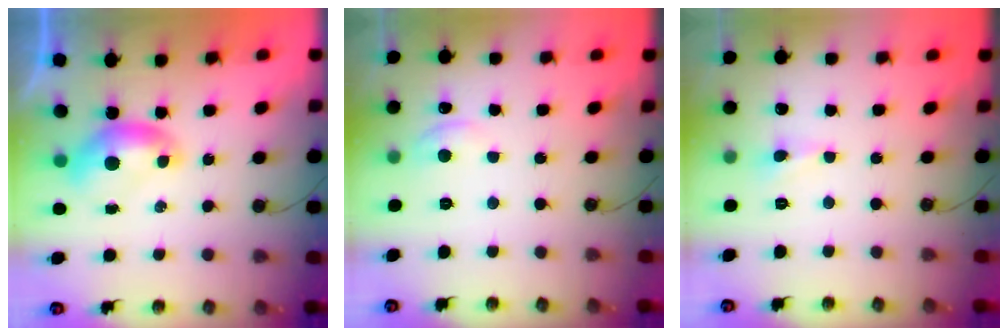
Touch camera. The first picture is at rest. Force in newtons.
{"total": 1.0, "press": 0.7, "slide": 0.7}
{"total": 2.2, "press": 2.1, "slide": 0.7}